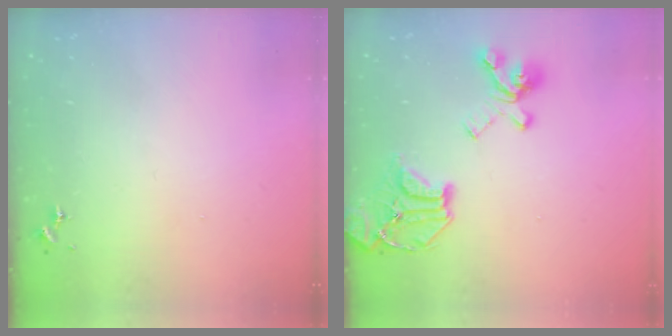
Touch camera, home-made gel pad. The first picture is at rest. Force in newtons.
{"total": 19.3, "press": 19.2, "slide": 1.9}